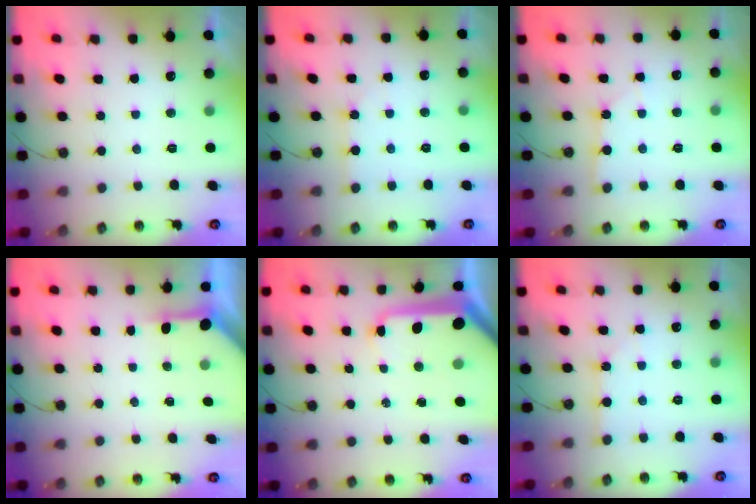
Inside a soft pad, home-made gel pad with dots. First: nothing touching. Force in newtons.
{"total": 2.6, "press": 2.6, "slide": 0.3}
{"total": 1.3, "press": 1.3, "slide": 0.2}
{"total": 3.7, "press": 3.7, "slide": 0.3}
{"total": 14.8, "press": 14.7, "slide": 1.6}
{"total": 1.2, "press": 1.2, "slide": 0.2}